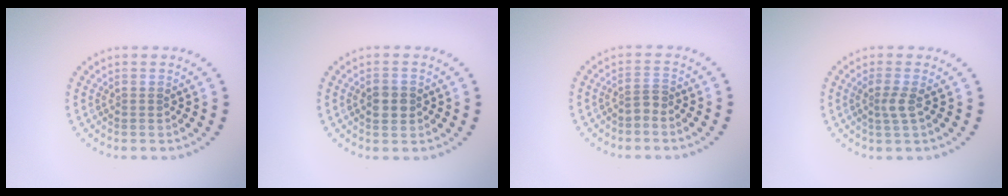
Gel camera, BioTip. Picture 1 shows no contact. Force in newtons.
{"total": 2.5, "press": 2.5, "slide": 0.2}
{"total": 1.1, "press": 0.8, "slide": 0.8}
{"total": 1.7, "press": 1.3, "slide": 1.1}